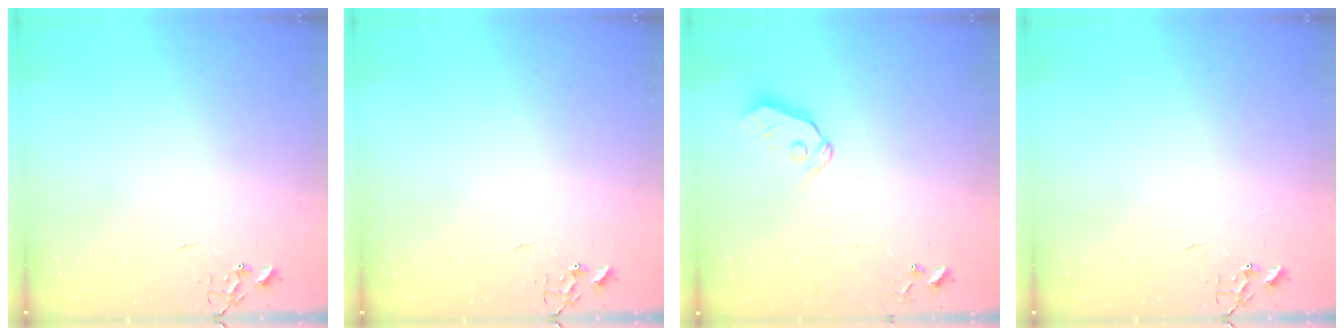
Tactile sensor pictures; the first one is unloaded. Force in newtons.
{"total": 0.0}
{"total": 6.8, "press": 6.8, "slide": 0.7}
{"total": 0.0}